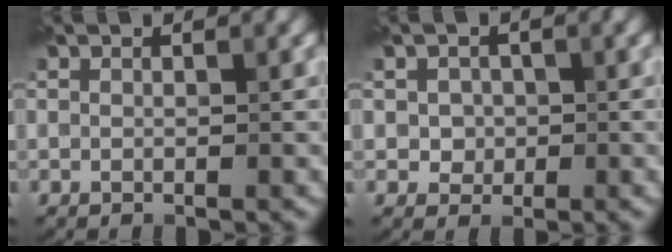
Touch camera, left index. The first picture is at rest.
{"total": 2.2, "force": [0.1, 1.9, 1.0], "torque": [-0.009, 0.006, 0.000]}